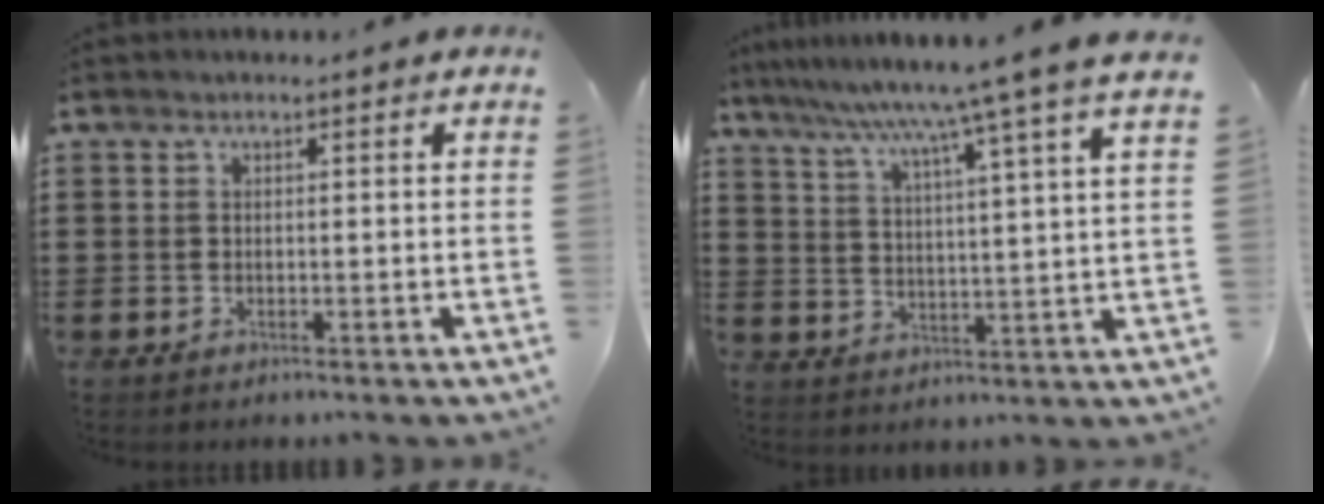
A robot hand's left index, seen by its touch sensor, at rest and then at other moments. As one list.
[{"total": 7.9, "force": [6.7, -1.6, 3.9], "torque": [-0.102, -0.039, 0.105]}]